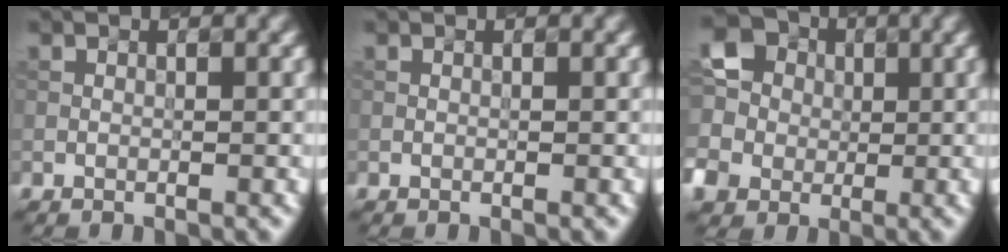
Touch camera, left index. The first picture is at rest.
{"total": 0.0}
{"total": 6.8, "force": [-0.4, 6.5, 2.1], "torque": [-0.073, 0.013, -0.022]}